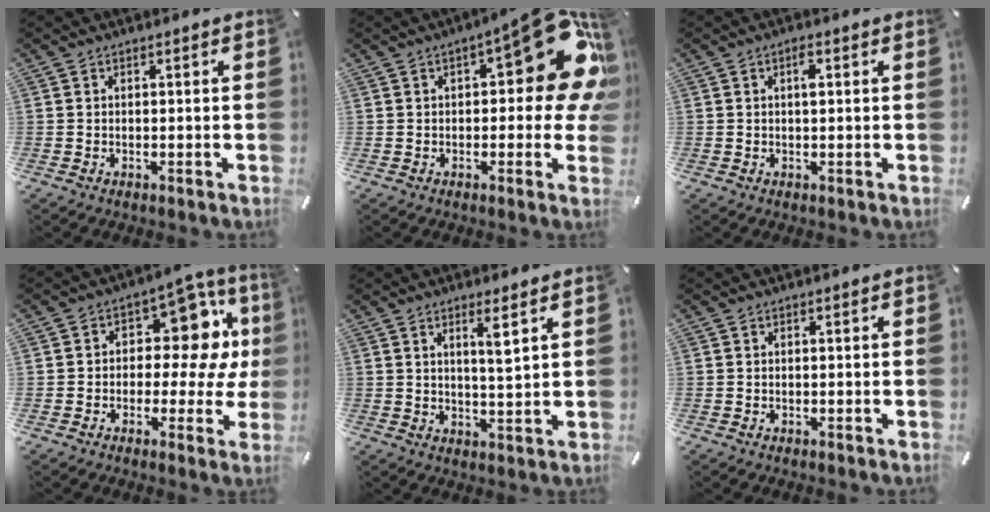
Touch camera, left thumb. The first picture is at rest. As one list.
[{"total": 19.5, "force": [6.0, 8.0, 16.7], "torque": [-0.195, -0.044, 0.093]}, {"total": 2.3, "force": [0.6, 0.8, 2.1], "torque": [-0.036, 0.003, 0.006]}, {"total": 14.8, "force": [3.2, 9.1, 11.1], "torque": [-0.141, -0.026, 0.052]}, {"total": 5.3, "force": [2.8, 0.1, 4.5], "torque": [-0.080, -0.014, 0.040]}, {"total": 0.0}]